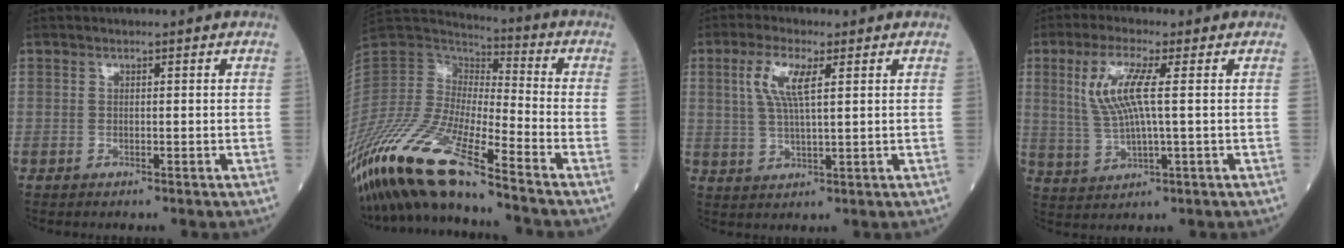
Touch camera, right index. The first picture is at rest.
{"total": 19.6, "force": [-14.6, 2.0, 12.9], "torque": [-0.295, -0.038, -0.284]}
{"total": 6.3, "force": [2.2, 1.2, 5.8], "torque": [-0.125, 0.006, 0.046]}
{"total": 7.8, "force": [1.9, 0.8, 7.5], "torque": [-0.172, 0.005, 0.039]}